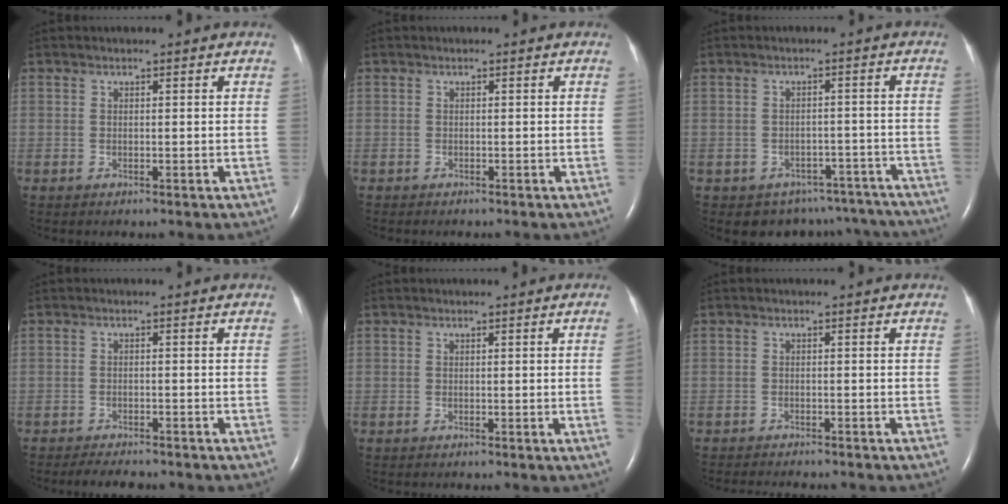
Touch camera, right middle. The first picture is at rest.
{"total": 0.6, "force": [-0.5, 0.2, 0.3], "torque": [-0.006, 0.000, -0.004]}
{"total": 11.2, "force": [-9.6, 5.6, 0.9], "torque": [-0.004, 0.033, -0.095]}
{"total": 3.8, "force": [-3.4, 0.9, 1.5], "torque": [-0.028, -0.007, -0.046]}
{"total": 1.6, "force": [-0.1, -0.7, 1.5], "torque": [-0.017, -0.001, -0.001]}
{"total": 4.9, "force": [-4.4, 0.6, 1.9], "torque": [-0.027, -0.009, -0.059]}